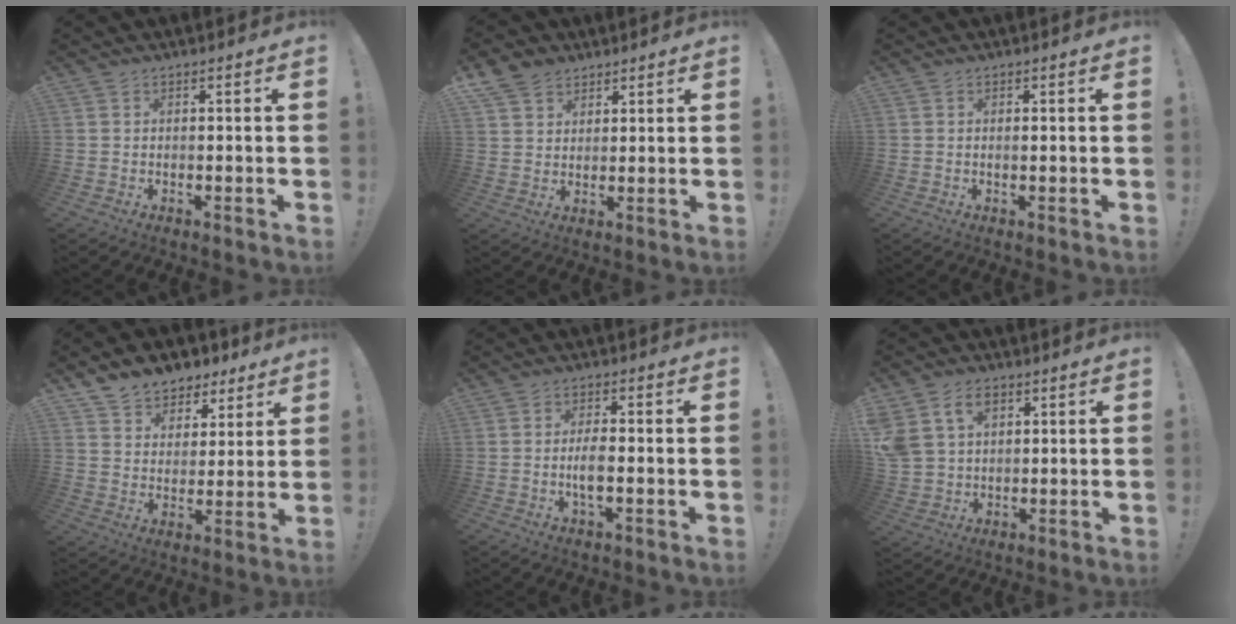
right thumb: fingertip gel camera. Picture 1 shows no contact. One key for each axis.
{"total": 7.0, "fx": 4.8, "fy": 4.7, "fz": 1.8, "tx": -0.030, "ty": -0.025, "tz": 0.094}
{"total": 0.5, "fx": 0.0, "fy": 0.0, "fz": 0.5, "tx": -0.007, "ty": -0.002, "tz": -0.002}
{"total": 9.3, "fx": 6.9, "fy": 6.0, "fz": 1.4, "tx": -0.022, "ty": -0.052, "tz": 0.136}
{"total": 5.2, "fx": -1.2, "fy": 1.5, "fz": 4.8, "tx": -0.110, "ty": -0.002, "tz": -0.024}
{"total": 9.7, "fx": 4.7, "fy": 6.9, "fz": 5.0, "tx": -0.105, "ty": -0.012, "tz": 0.092}